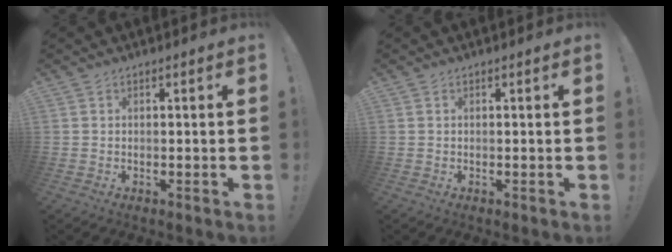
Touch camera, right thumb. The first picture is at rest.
{"total": 0.0}